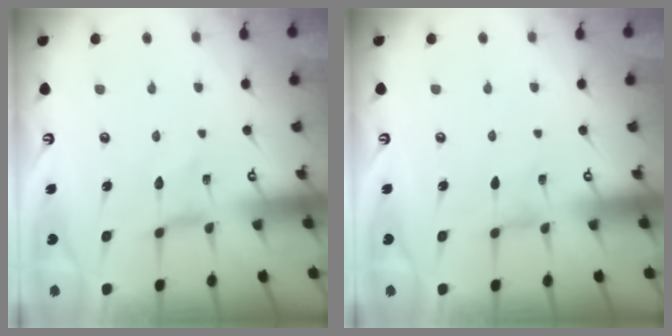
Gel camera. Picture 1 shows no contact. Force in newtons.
{"total": 1.0, "press": 1.0, "slide": 0.2}